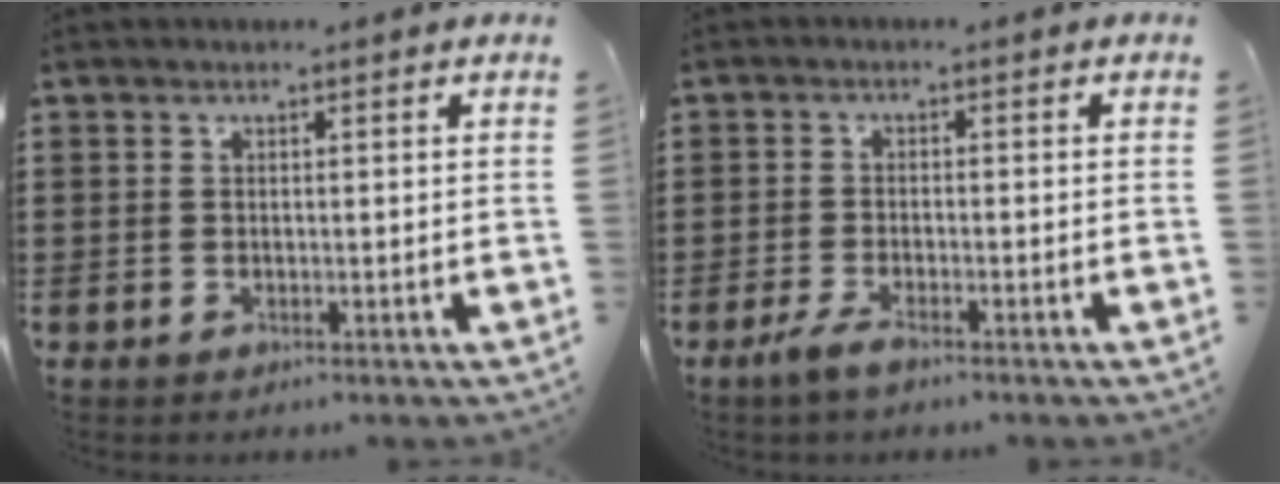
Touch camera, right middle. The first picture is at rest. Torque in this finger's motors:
{"motor_torque": [1.34, 0.11, 0.40, 0.13]}